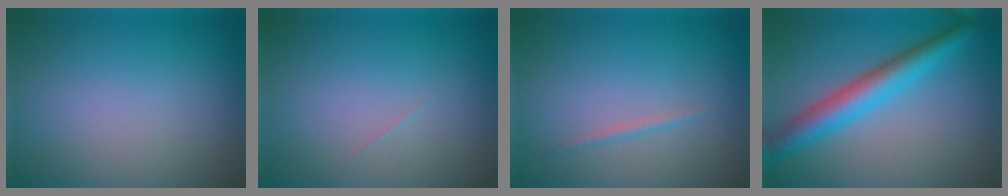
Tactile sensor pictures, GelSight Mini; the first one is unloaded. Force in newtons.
{"total": 0.0}
{"total": 0.6, "press": 0.6, "slide": 0.0}
{"total": 5.1, "press": 5.1, "slide": 0.2}